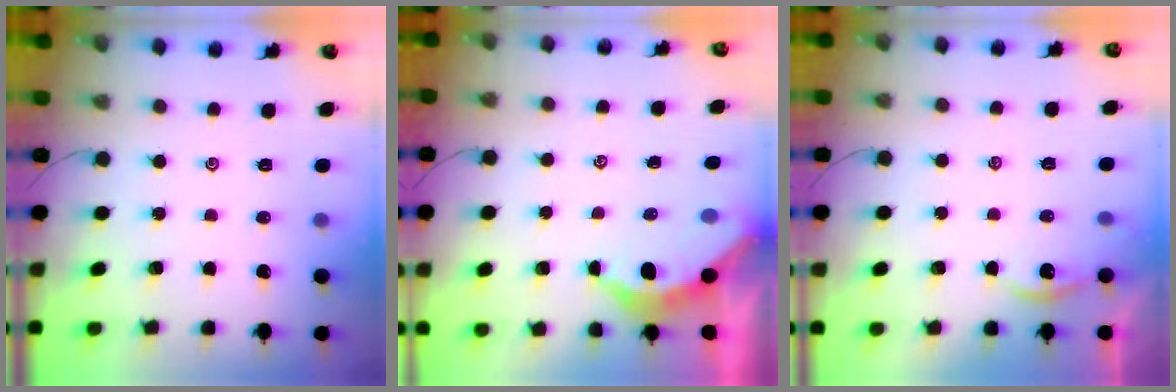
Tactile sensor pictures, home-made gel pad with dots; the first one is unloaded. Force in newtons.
{"total": 3.7, "press": 3.7, "slide": 0.4}
{"total": 2.4, "press": 2.4, "slide": 0.1}